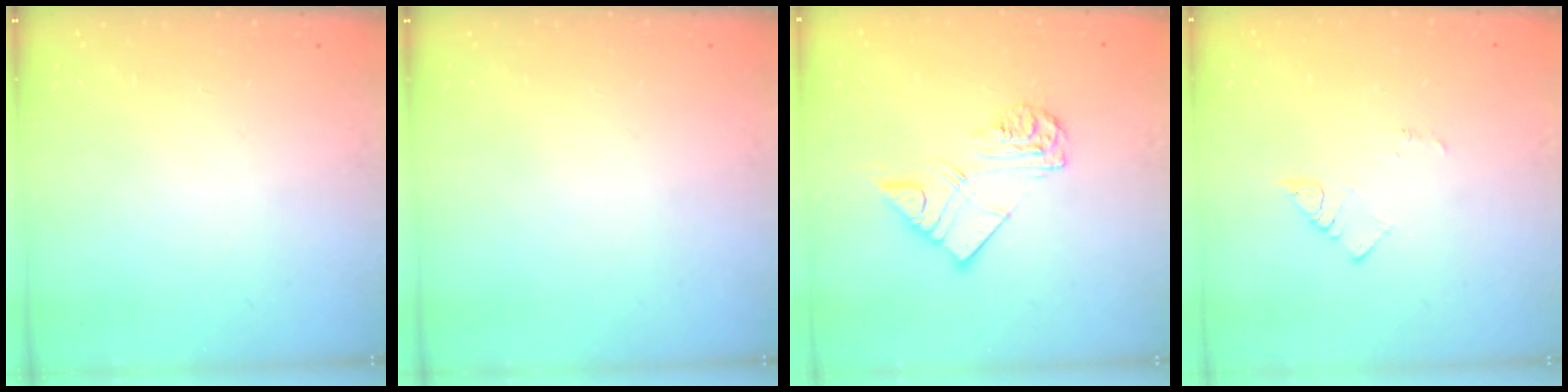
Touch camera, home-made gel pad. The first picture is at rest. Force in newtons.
{"total": 0.0}
{"total": 11.1, "press": 11.0, "slide": 1.2}
{"total": 3.5, "press": 3.5, "slide": 0.4}